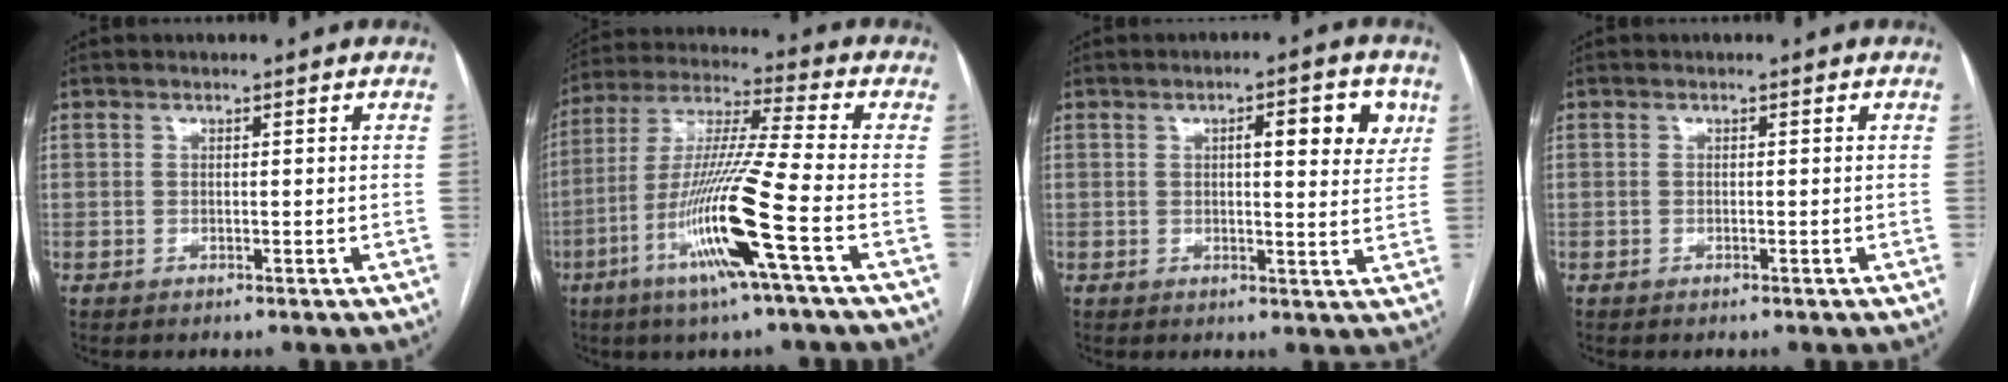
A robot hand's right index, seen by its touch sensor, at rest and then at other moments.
{"total": 15.9, "force": [-6.1, -1.4, 14.6], "torque": [-0.295, -0.017, -0.119]}
{"total": 7.6, "force": [3.0, 1.7, 6.8], "torque": [-0.089, 0.005, 0.036]}
{"total": 0.0}